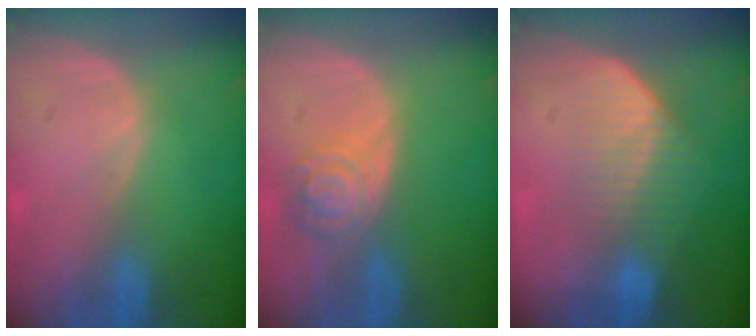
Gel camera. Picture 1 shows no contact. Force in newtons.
{"total": 5.3, "press": 4.7, "slide": 2.3}
{"total": 7.2, "press": 6.1, "slide": 3.8}